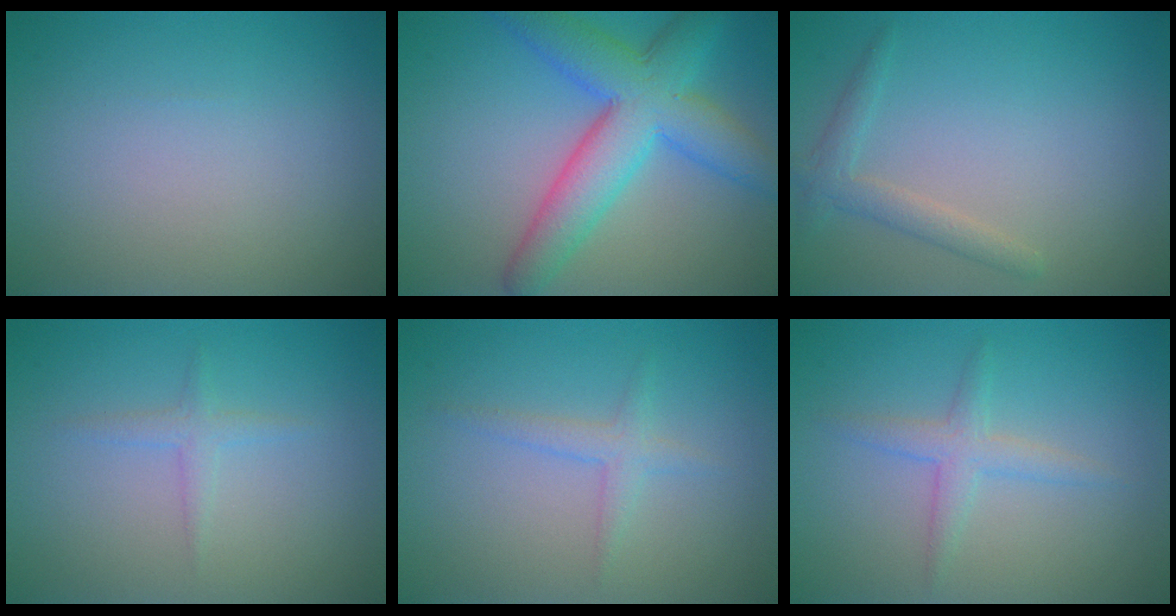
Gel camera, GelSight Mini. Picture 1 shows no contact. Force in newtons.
{"total": 7.9, "press": 7.9, "slide": 0.1}
{"total": 1.9, "press": 1.9, "slide": 0.1}
{"total": 1.2, "press": 1.2, "slide": 0.0}
{"total": 1.6, "press": 1.6, "slide": 0.1}
{"total": 2.2, "press": 2.2, "slide": 0.1}